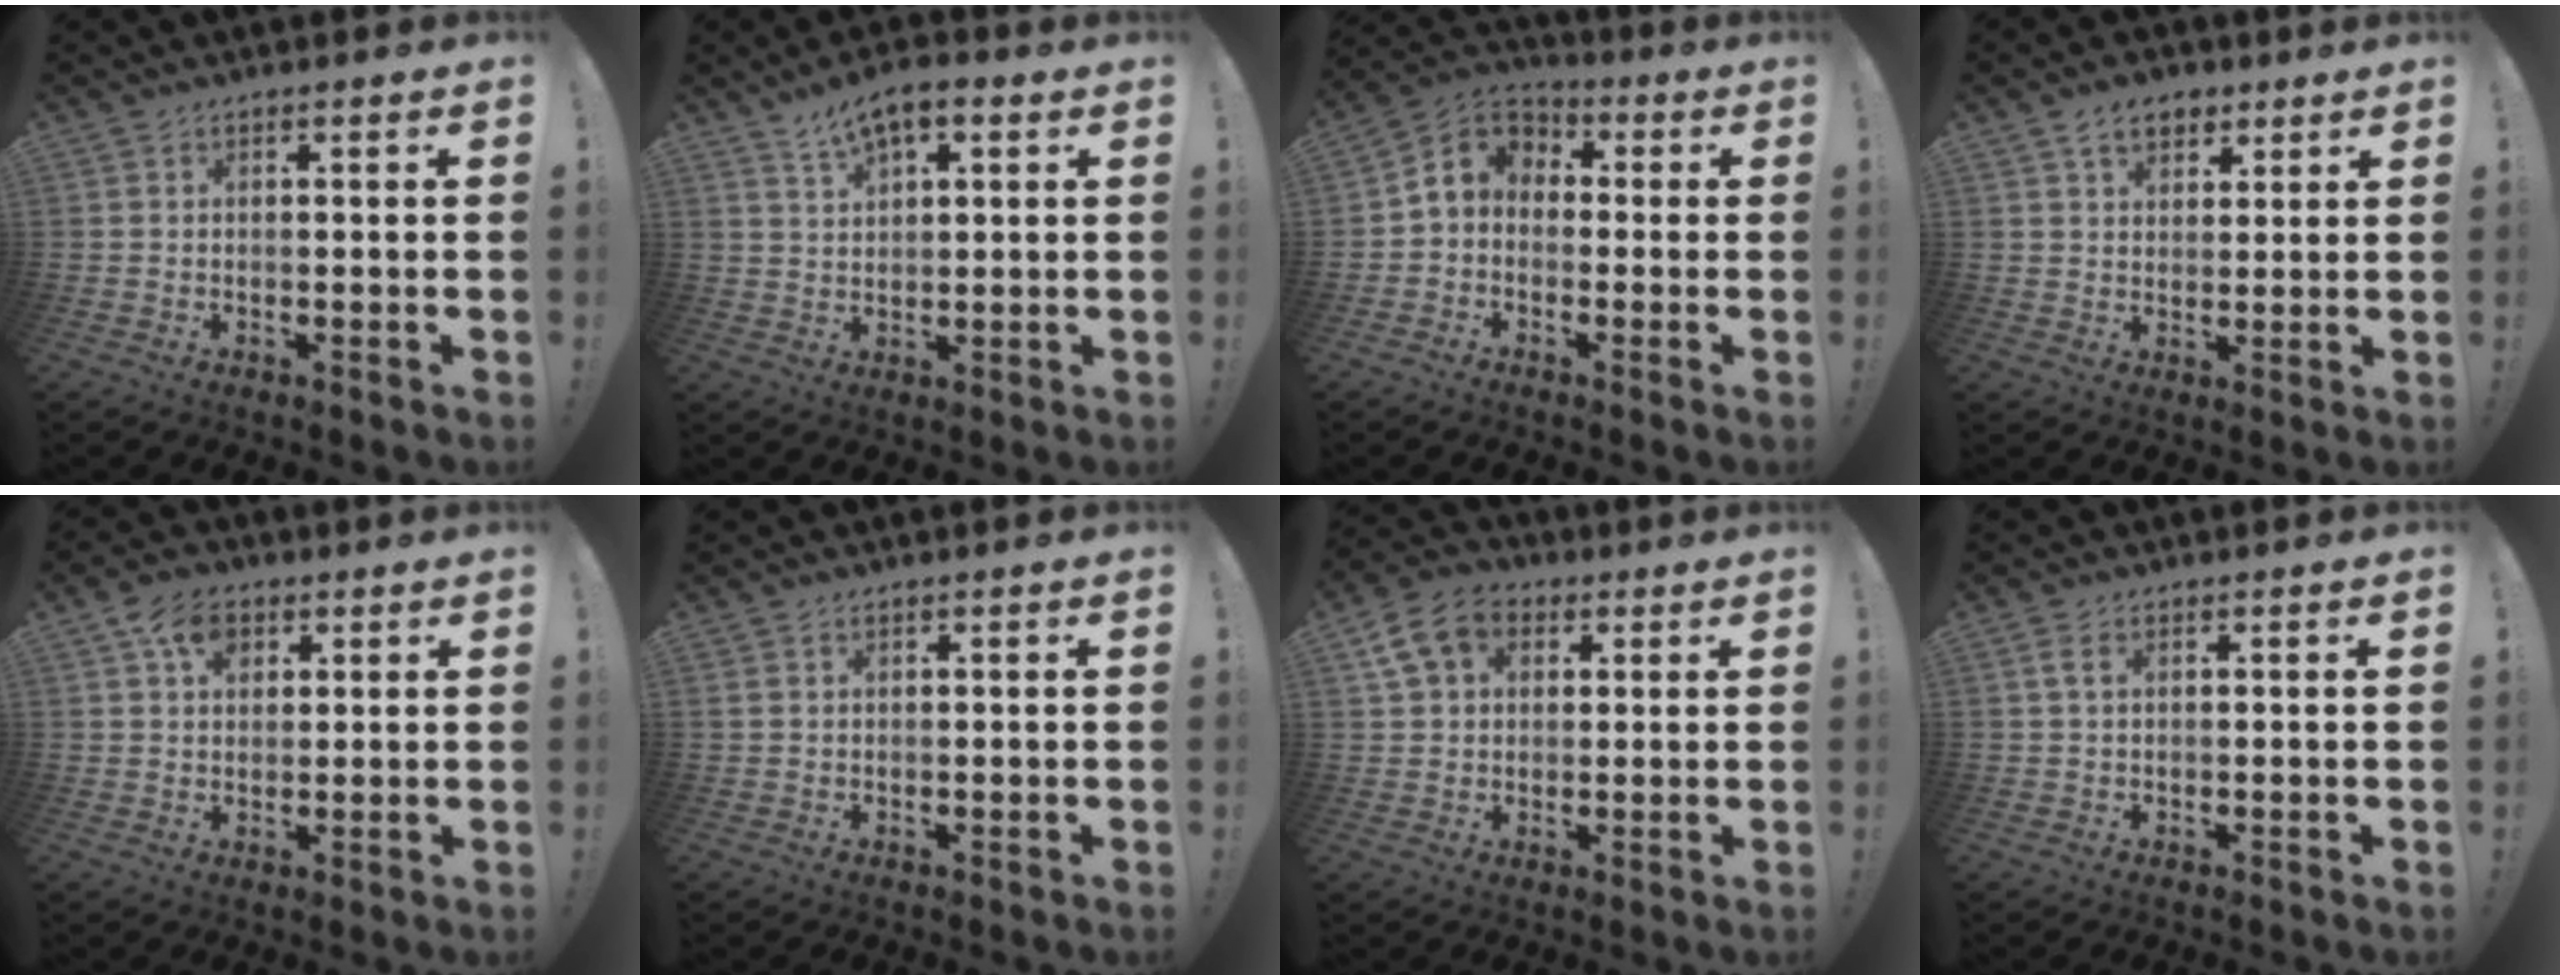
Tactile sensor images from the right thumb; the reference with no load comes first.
{"total": 7.0, "force": [4.1, 3.0, 4.8], "torque": [-0.074, -0.013, 0.072]}
{"total": 6.4, "force": [-0.8, 5.4, 3.4], "torque": [-0.058, 0.016, -0.008]}
{"total": 6.9, "force": [4.0, 4.5, 3.2], "torque": [-0.039, -0.014, 0.073]}
{"total": 7.8, "force": [3.3, 5.4, 4.5], "torque": [-0.066, -0.004, 0.062]}
{"total": 1.1, "force": [0.6, 0.5, 0.7], "torque": [-0.017, 0.002, 0.011]}
{"total": 11.2, "force": [4.4, 8.4, 5.9], "torque": [-0.101, -0.002, 0.091]}
{"total": 2.4, "force": [0.9, 1.1, 1.9], "torque": [-0.034, 0.000, 0.016]}